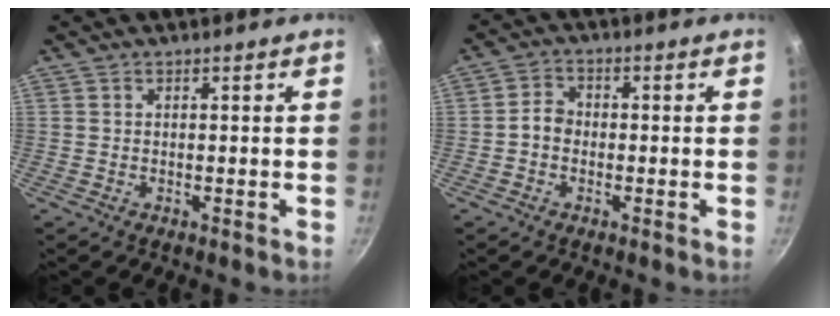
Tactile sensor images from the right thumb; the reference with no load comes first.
{"total": 3.4, "force": [-0.7, 2.8, 1.8], "torque": [-0.017, 0.019, -0.021]}